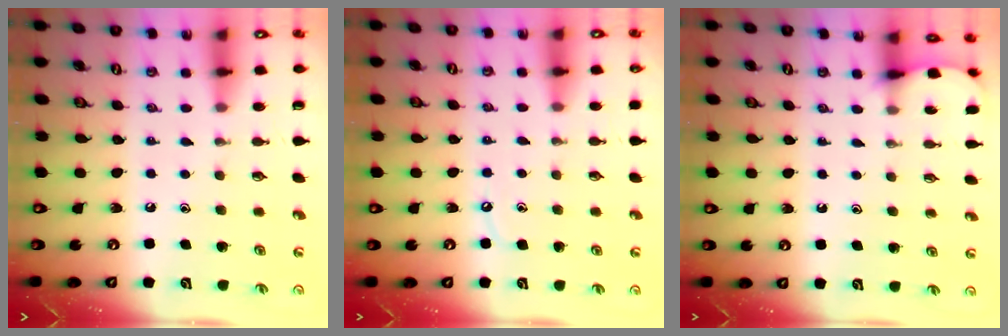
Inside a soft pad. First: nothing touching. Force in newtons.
{"total": 4.5, "press": 4.4, "slide": 0.6}
{"total": 3.8, "press": 3.8, "slide": 0.4}